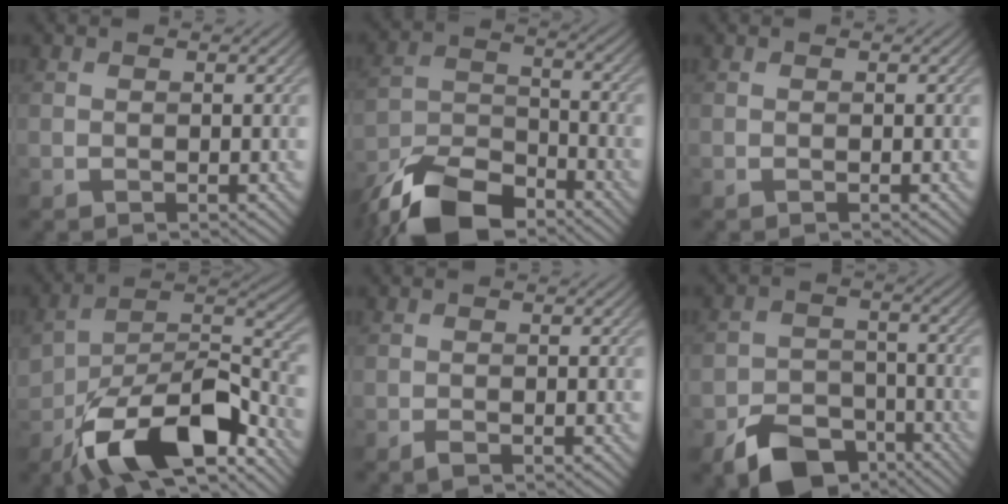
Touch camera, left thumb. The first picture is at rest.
{"total": 12.4, "force": [-9.5, 5.0, 6.3], "torque": [-0.130, -0.012, -0.183]}
{"total": 0.0}
{"total": 15.7, "force": [-9.1, 7.4, 10.4], "torque": [-0.188, -0.028, -0.169]}
{"total": 0.7, "force": [-0.5, 0.2, 0.5], "torque": [-0.010, -0.001, -0.009]}
{"total": 8.9, "force": [-6.0, 5.3, 4.0], "torque": [-0.076, -0.022, -0.107]}